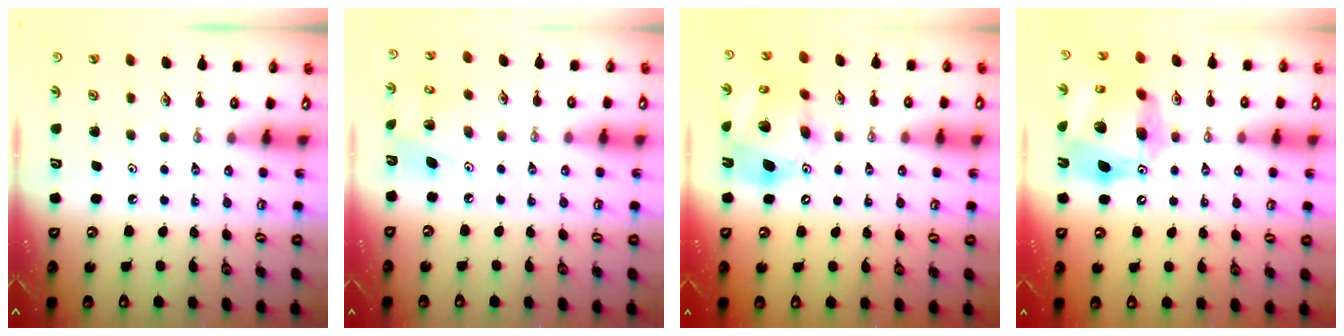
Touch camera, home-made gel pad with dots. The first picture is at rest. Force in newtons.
{"total": 9.0, "press": 9.0, "slide": 0.3}
{"total": 16.9, "press": 16.7, "slide": 2.6}
{"total": 19.0, "press": 18.9, "slide": 1.8}